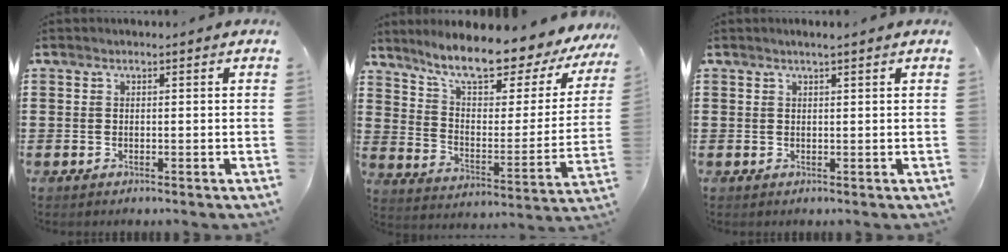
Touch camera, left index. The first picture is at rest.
{"total": 10.3, "force": [8.7, 1.6, 5.3], "torque": [-0.115, -0.063, 0.143]}
{"total": 0.7, "force": [0.5, -0.1, 0.5], "torque": [-0.009, -0.001, 0.009]}